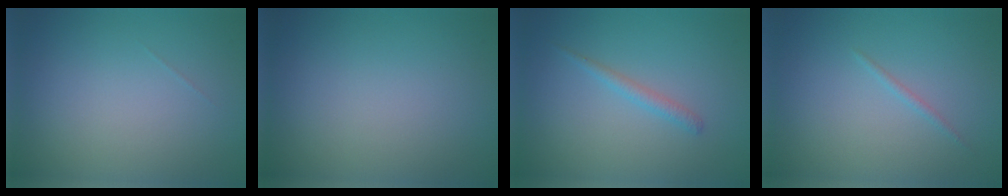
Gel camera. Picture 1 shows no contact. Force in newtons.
{"total": 0.0}
{"total": 1.2, "press": 1.2, "slide": 0.0}
{"total": 0.6, "press": 0.6, "slide": 0.0}